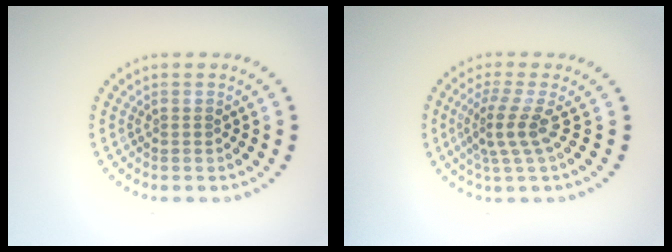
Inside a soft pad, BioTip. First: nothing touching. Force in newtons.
{"total": 2.9, "press": 1.9, "slide": 2.2}